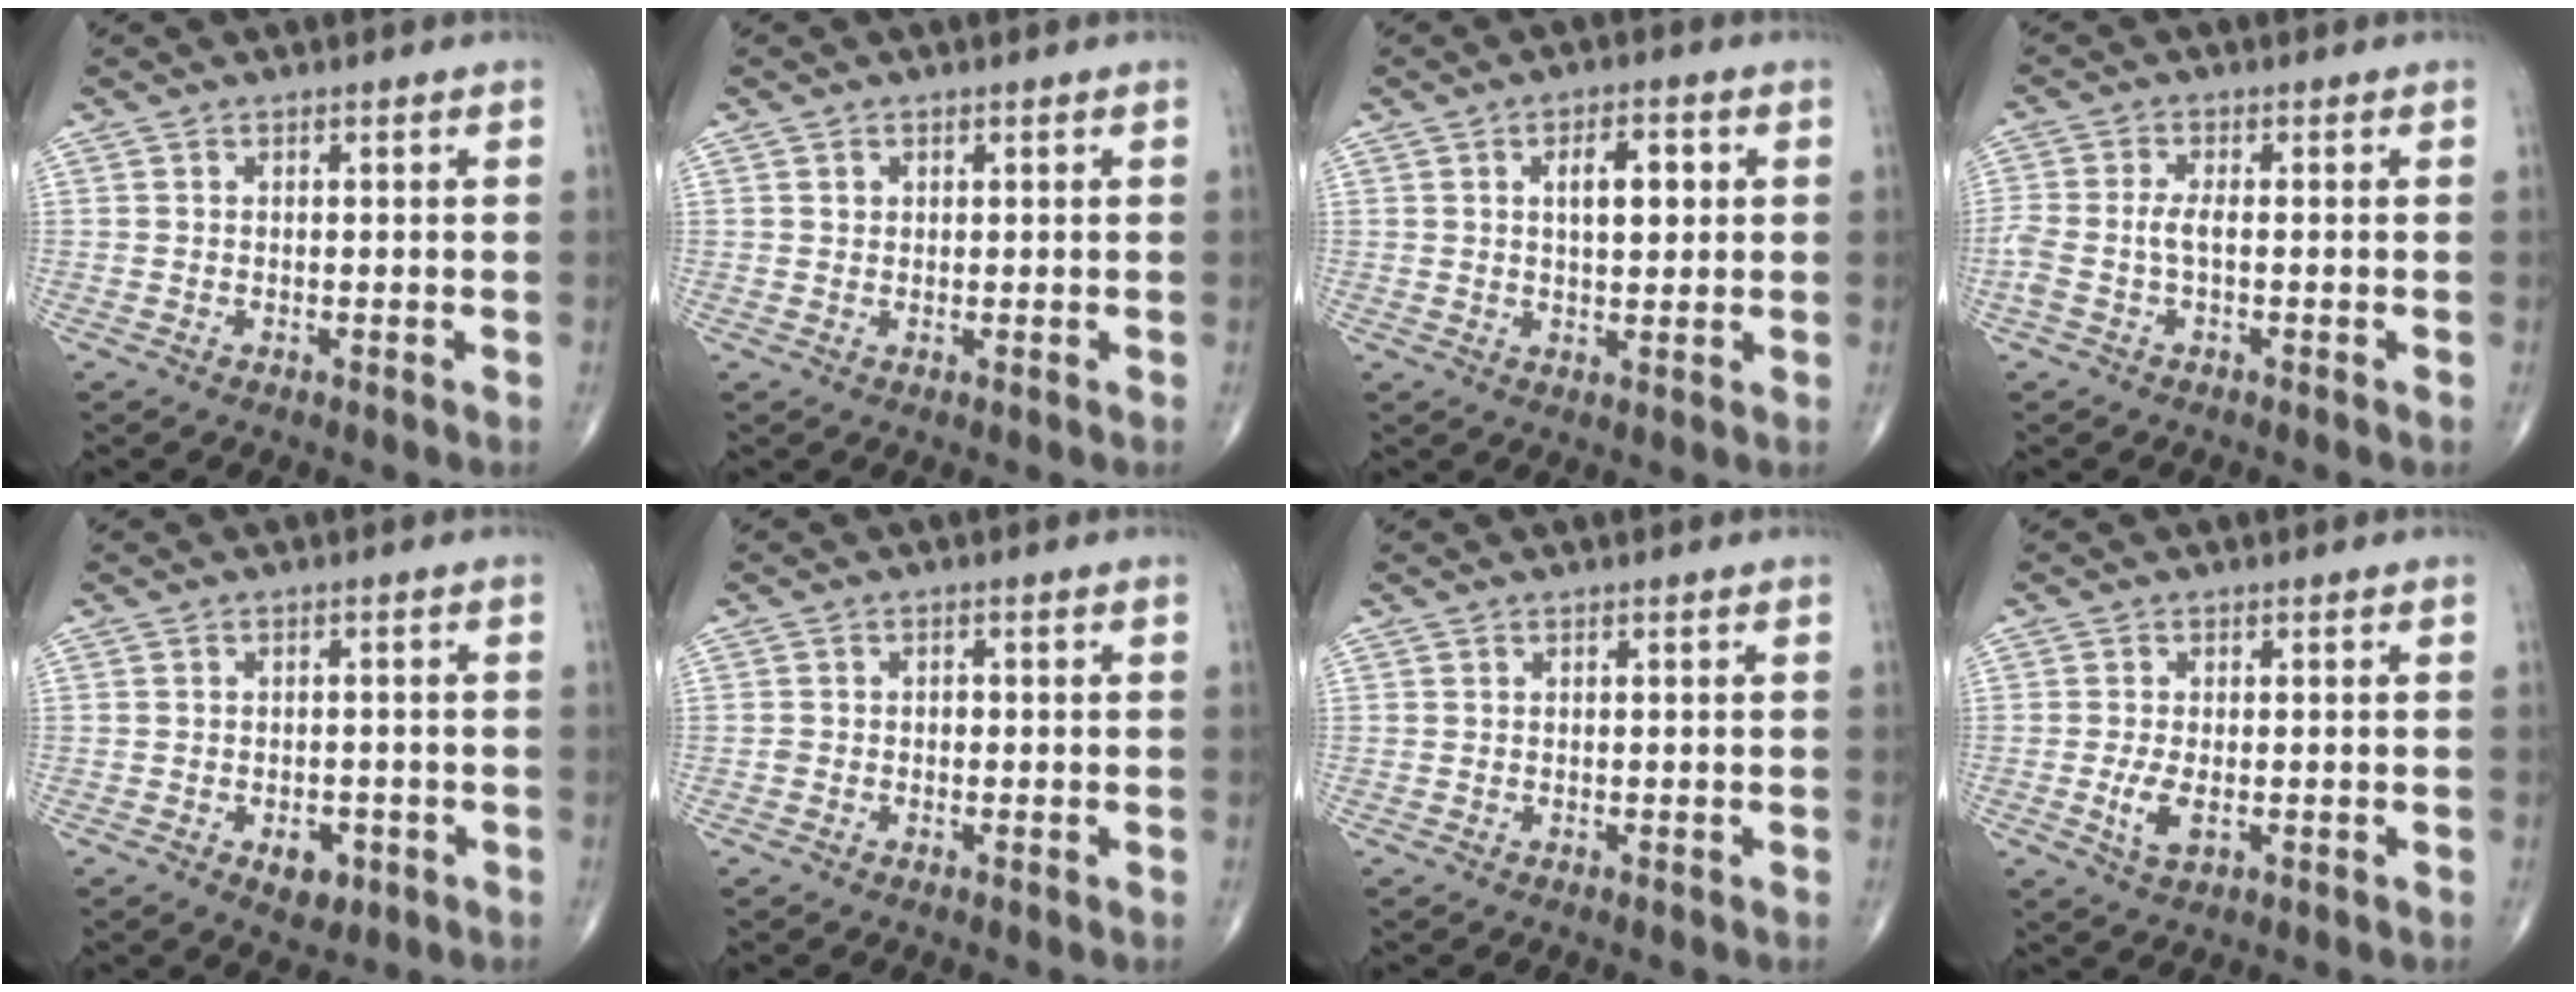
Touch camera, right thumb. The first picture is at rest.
{"total": 1.2, "force": [0.5, 1.0, 0.4], "torque": [0.000, -0.002, 0.008]}
{"total": 6.5, "force": [1.6, 3.1, 5.5], "torque": [-0.071, -0.003, 0.026]}
{"total": 4.0, "force": [-0.8, 1.4, 3.6], "torque": [-0.102, 0.009, -0.017]}
{"total": 4.1, "force": [-1.8, 2.6, 2.6], "torque": [-0.022, 0.004, -0.019]}
{"total": 1.2, "force": [-0.4, 1.0, 0.6], "torque": [-0.006, 0.006, -0.006]}
{"total": 0.0}
{"total": 3.9, "force": [-0.8, 1.8, 3.4], "torque": [-0.072, -0.008, -0.014]}